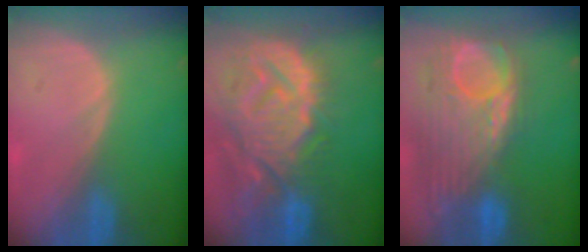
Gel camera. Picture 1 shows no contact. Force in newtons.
{"total": 14.3, "press": 12.3, "slide": 7.3}
{"total": 12.5, "press": 10.6, "slide": 6.6}